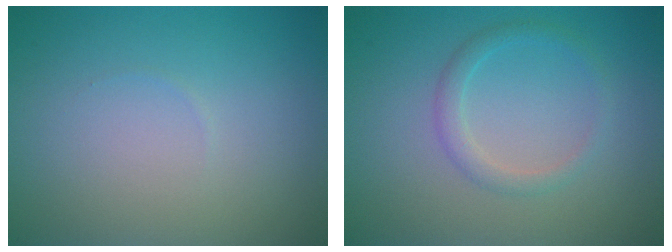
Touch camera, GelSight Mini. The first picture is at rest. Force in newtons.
{"total": 1.7, "press": 1.7, "slide": 0.1}